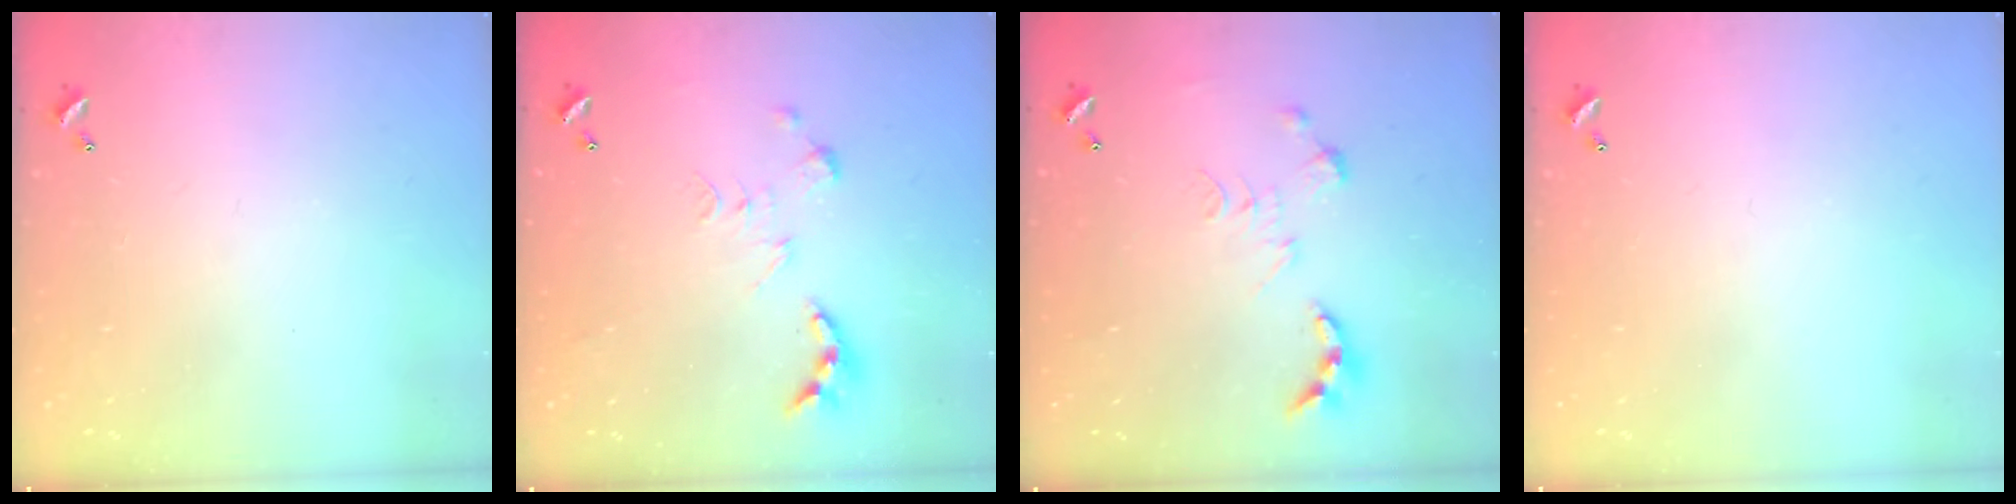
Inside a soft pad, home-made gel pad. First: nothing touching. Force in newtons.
{"total": 0.0}
{"total": 0.0}
{"total": 0.0}